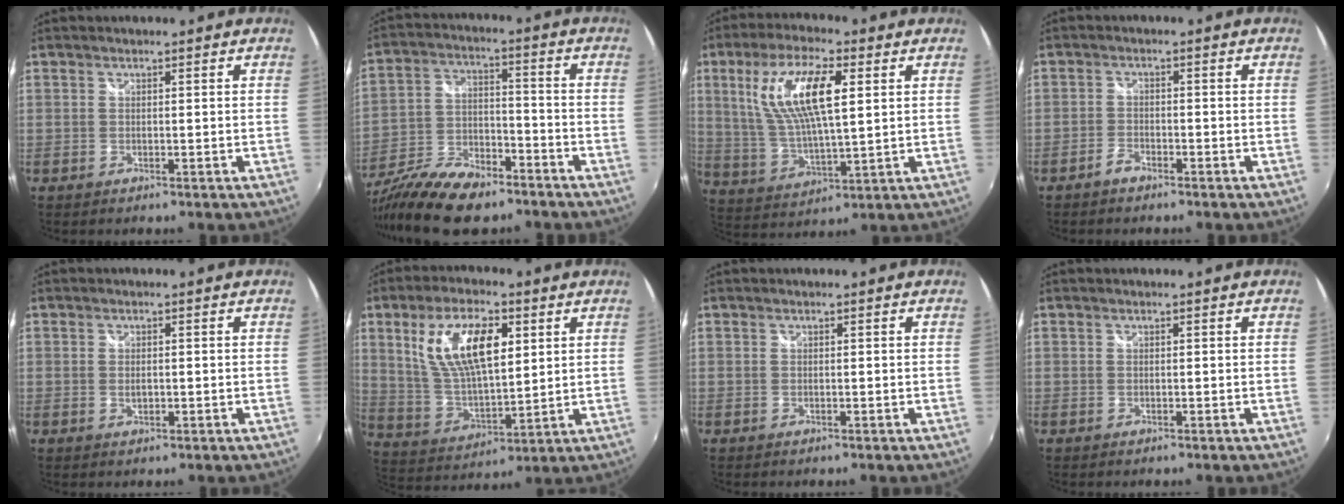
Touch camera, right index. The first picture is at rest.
{"total": 17.2, "force": [-13.0, 6.4, 9.3], "torque": [-0.201, -0.021, -0.233]}
{"total": 15.0, "force": [4.7, 4.8, 13.4], "torque": [-0.258, 0.008, 0.097]}
{"total": 2.3, "force": [-1.9, 0.8, 0.9], "torque": [-0.028, 0.004, -0.038]}
{"total": 1.4, "force": [-0.2, 0.9, 1.1], "torque": [-0.018, 0.000, -0.004]}
{"total": 15.2, "force": [5.5, 6.5, 12.6], "torque": [-0.240, 0.008, 0.114]}
{"total": 0.0}
{"total": 0.0}